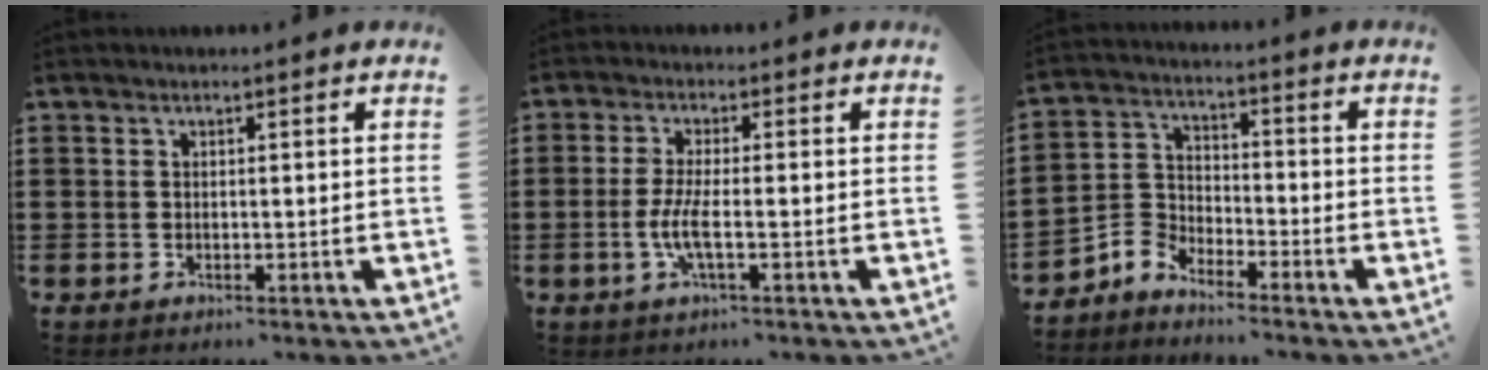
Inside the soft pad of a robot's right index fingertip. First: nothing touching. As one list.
[{"total": 4.8, "force": [-1.3, 0.8, 4.5], "torque": [-0.107, -0.010, -0.034]}, {"total": 4.2, "force": [-4.0, 1.4, 0.5], "torque": [-0.031, -0.001, -0.087]}]